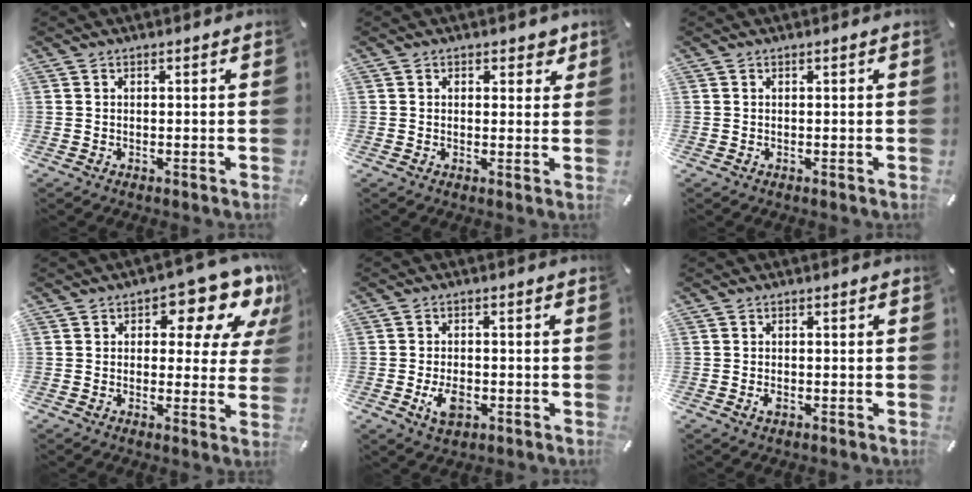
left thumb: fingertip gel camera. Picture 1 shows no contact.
{"total": 2.6, "force": [1.5, 1.7, 1.2], "torque": [-0.003, -0.003, 0.021]}
{"total": 0.0}
{"total": 13.7, "force": [7.6, 6.5, 9.2], "torque": [-0.106, -0.047, 0.123]}
{"total": 5.3, "force": [-1.7, 3.2, 3.8], "torque": [-0.074, 0.000, -0.032]}
{"total": 1.5, "force": [-0.5, 0.9, 1.1], "torque": [-0.027, -0.002, -0.012]}